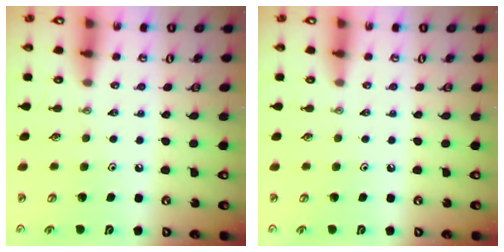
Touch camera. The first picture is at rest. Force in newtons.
{"total": 0.0}